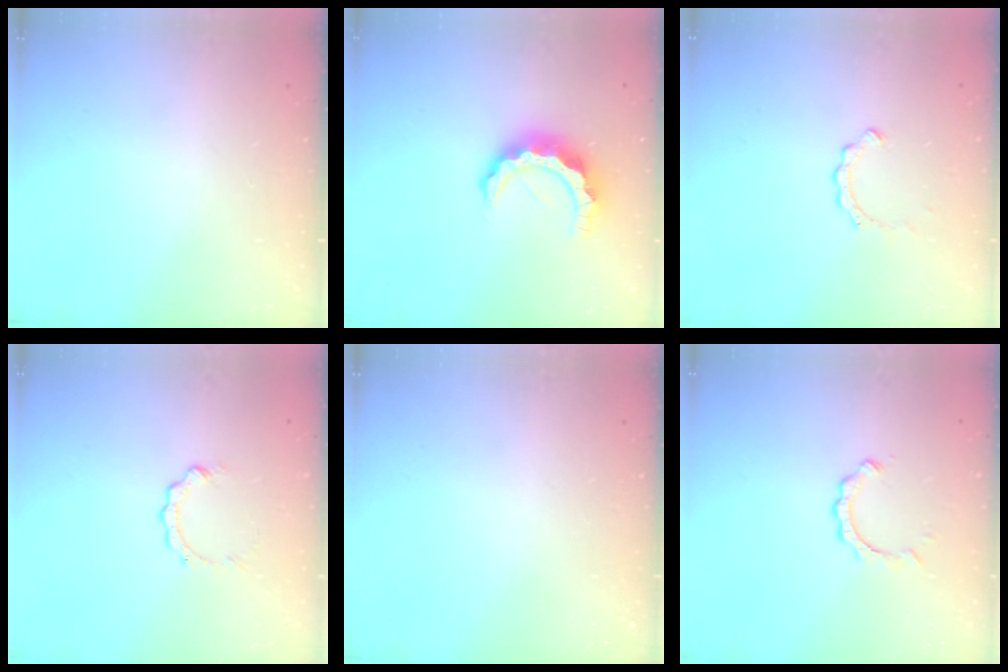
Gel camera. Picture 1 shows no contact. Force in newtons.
{"total": 9.2, "press": 9.2, "slide": 1.2}
{"total": 2.7, "press": 2.6, "slide": 0.3}
{"total": 3.3, "press": 3.3, "slide": 0.4}
{"total": 0.0}
{"total": 2.7, "press": 2.7, "slide": 0.3}